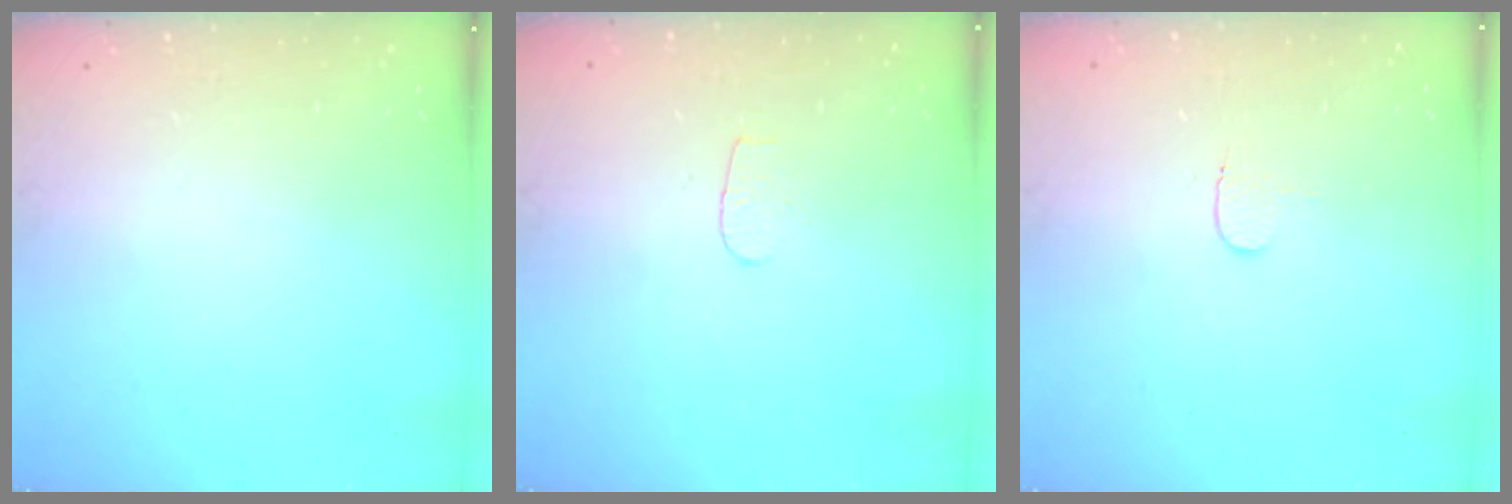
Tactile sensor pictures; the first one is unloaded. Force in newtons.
{"total": 3.7, "press": 3.6, "slide": 0.4}
{"total": 3.8, "press": 3.7, "slide": 0.4}